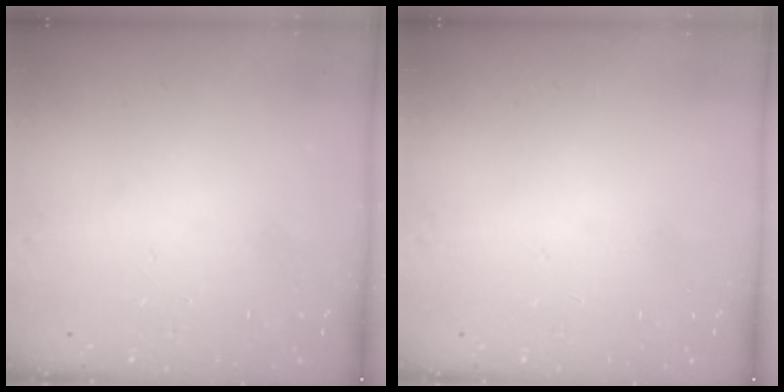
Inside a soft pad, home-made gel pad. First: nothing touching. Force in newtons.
{"total": 0.0}